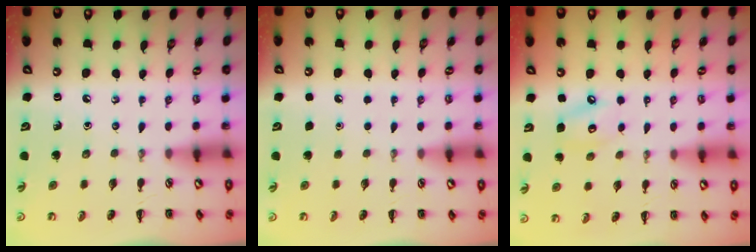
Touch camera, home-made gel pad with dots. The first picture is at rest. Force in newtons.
{"total": 1.6, "press": 1.6, "slide": 0.1}
{"total": 5.7, "press": 5.6, "slide": 0.8}